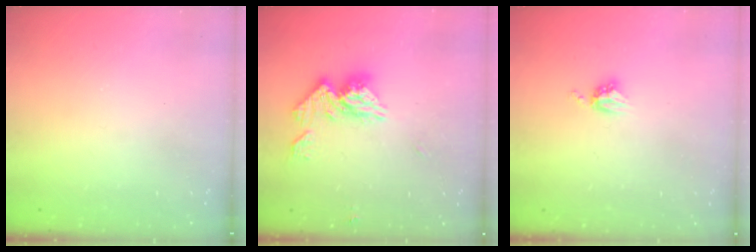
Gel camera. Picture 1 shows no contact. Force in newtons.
{"total": 13.3, "press": 13.2, "slide": 1.2}
{"total": 4.6, "press": 4.5, "slide": 0.6}